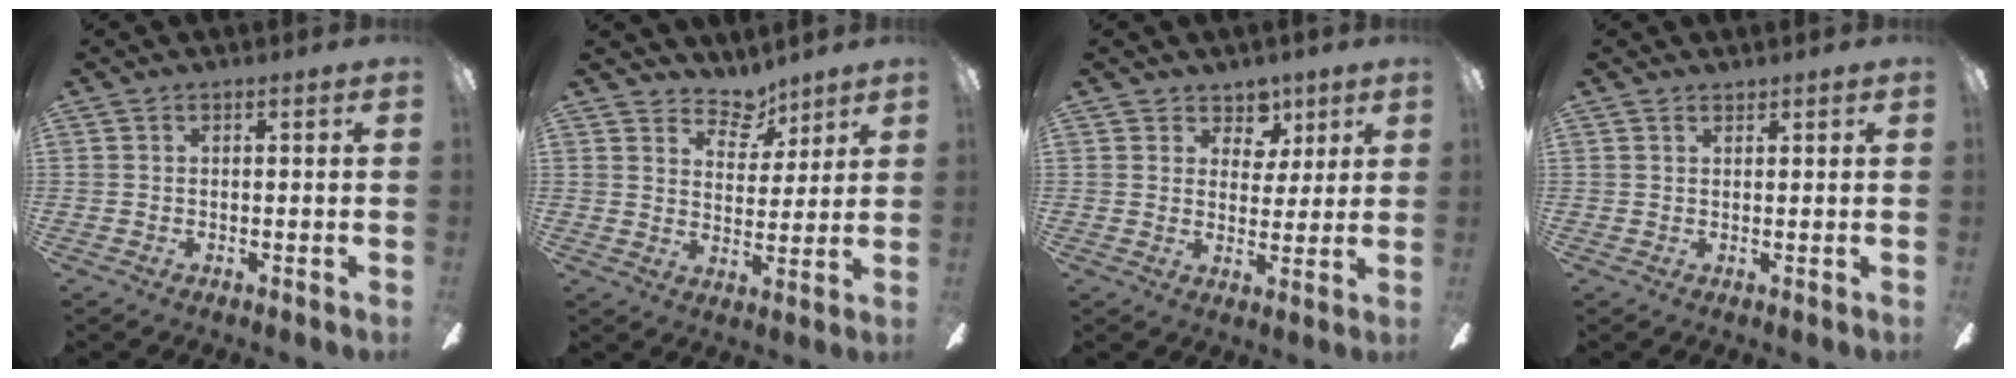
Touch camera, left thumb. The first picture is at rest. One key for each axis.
{"total": 7.4, "fx": 6.1, "fy": 3.8, "fz": 2.0, "tx": -0.023, "ty": -0.045, "tz": 0.110}
{"total": 6.7, "fx": 4.1, "fy": 5.0, "fz": 1.4, "tx": -0.019, "ty": -0.021, "tz": 0.077}
{"total": 1.1, "fx": 1.1, "fy": 0.3, "fz": 0.0, "tx": 0.007, "ty": -0.006, "tz": 0.020}